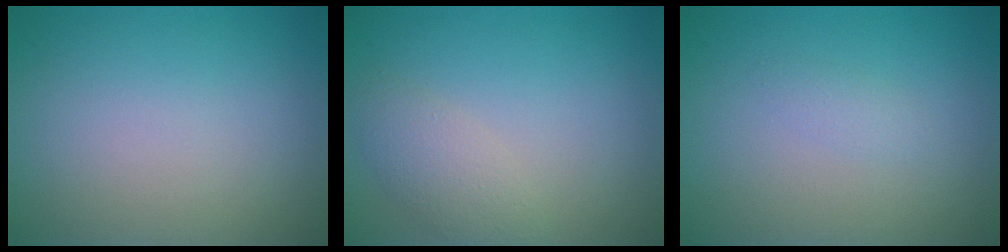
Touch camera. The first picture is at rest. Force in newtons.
{"total": 2.4, "press": 2.4, "slide": 0.2}
{"total": 0.9, "press": 0.9, "slide": 0.1}